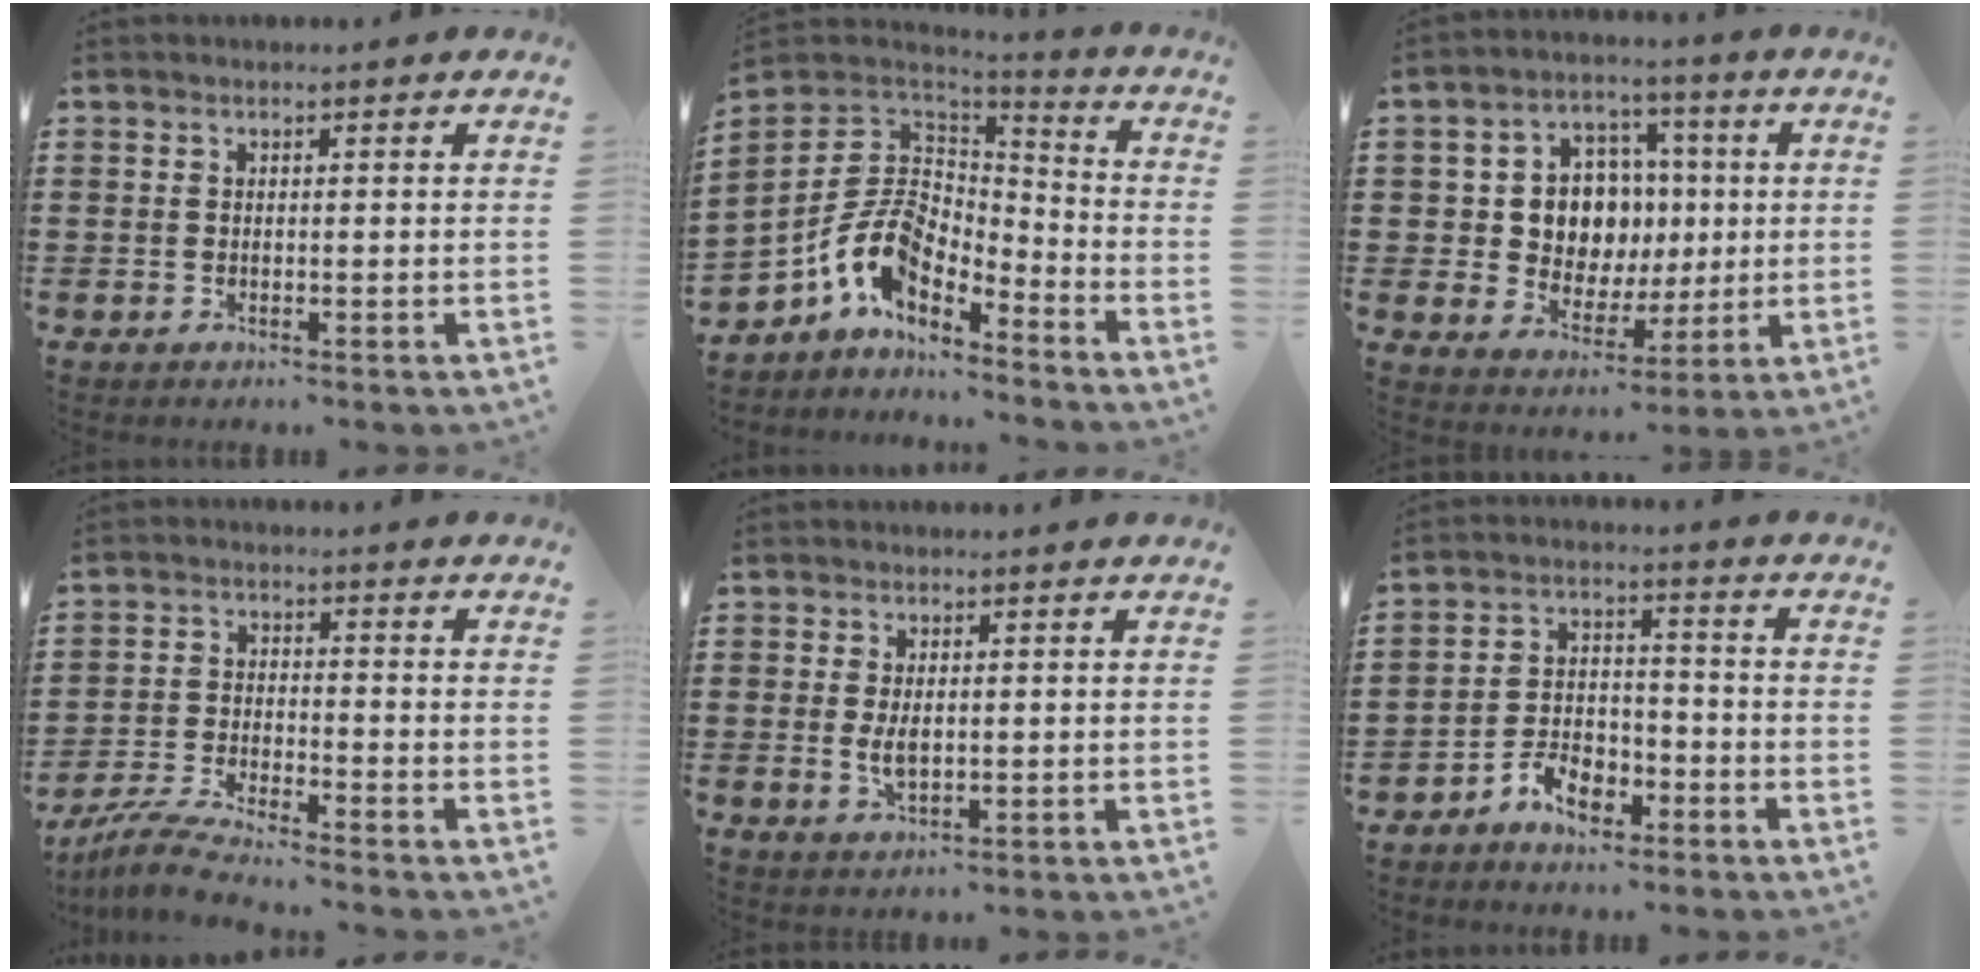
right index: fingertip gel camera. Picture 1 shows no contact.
{"total": 10.5, "force": [-4.3, 6.9, 6.6], "torque": [-0.169, 0.005, -0.089]}
{"total": 8.9, "force": [1.0, 7.7, 4.4], "torque": [-0.101, 0.016, 0.023]}
{"total": 5.2, "force": [-4.9, -0.4, 1.6], "torque": [-0.047, -0.016, -0.099]}
{"total": 3.3, "force": [0.1, 1.7, 2.8], "torque": [-0.063, 0.002, -0.001]}
{"total": 5.8, "force": [-4.2, 3.0, 2.6], "torque": [-0.056, 0.015, -0.081]}